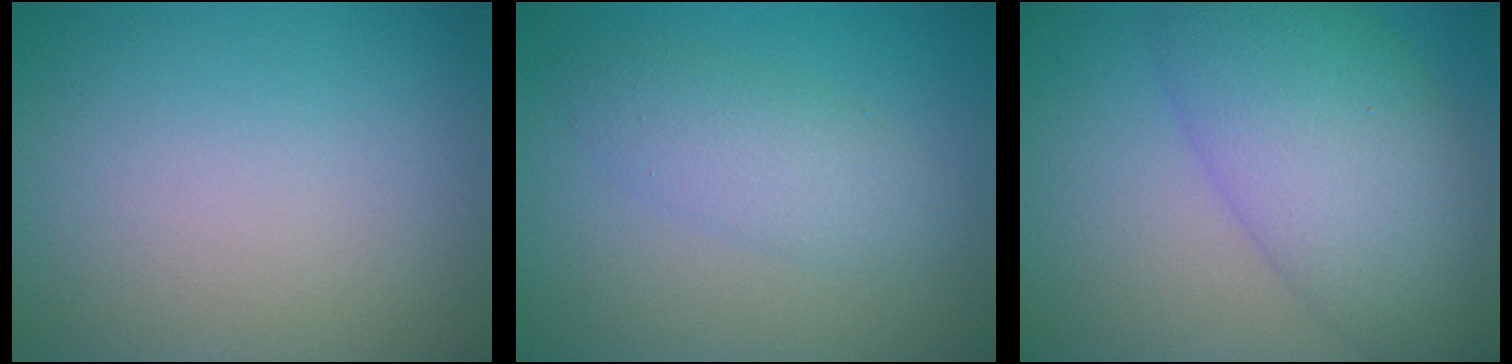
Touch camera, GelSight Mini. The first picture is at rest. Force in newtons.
{"total": 3.2, "press": 3.2, "slide": 0.1}
{"total": 9.3, "press": 9.3, "slide": 0.2}